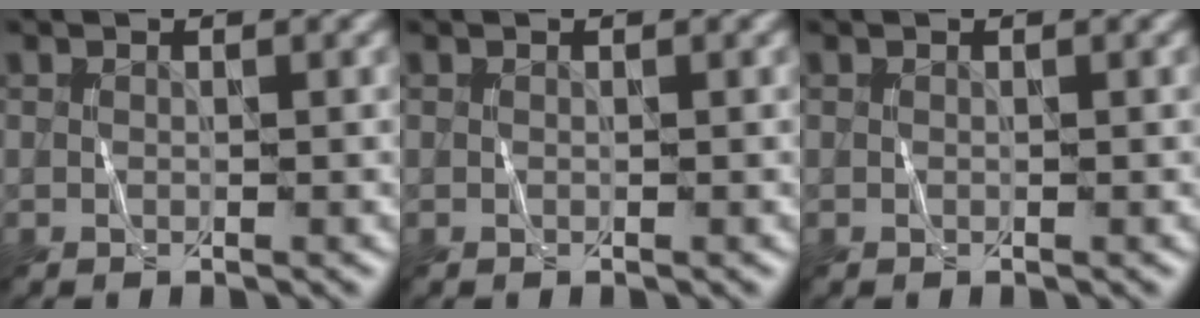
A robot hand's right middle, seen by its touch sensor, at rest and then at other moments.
{"total": 0.0}
{"total": 0.0}